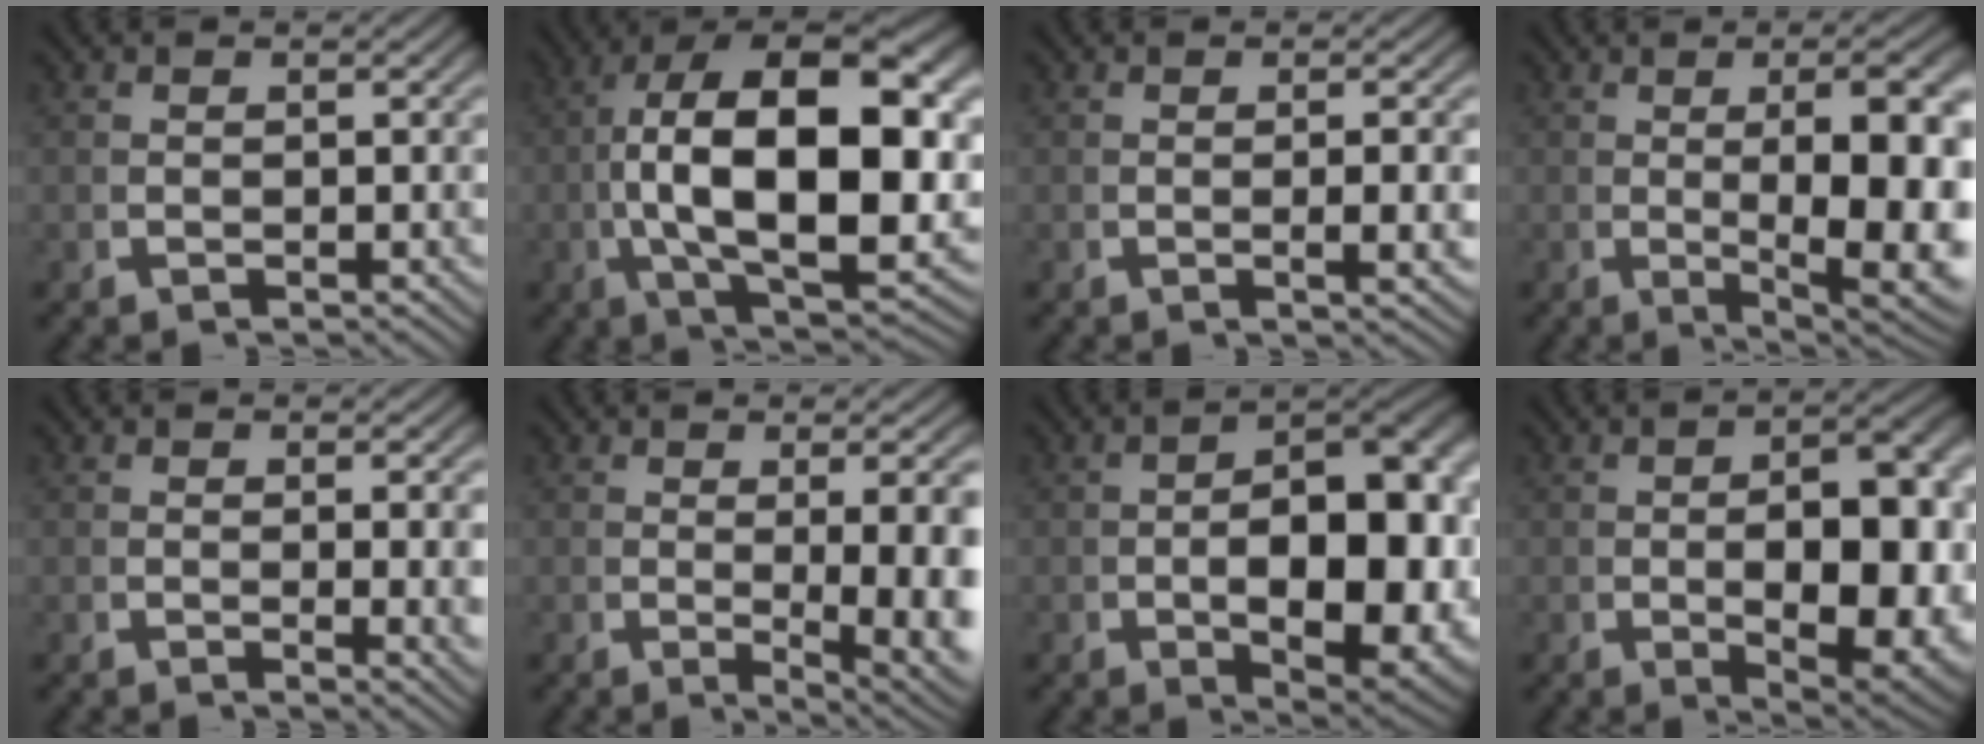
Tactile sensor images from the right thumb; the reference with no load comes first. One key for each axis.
{"total": 17.2, "fx": 0.0, "fy": 8.7, "fz": 14.9, "tx": -0.268, "ty": -0.063, "tz": 0.033}
{"total": 2.0, "fx": 0.0, "fy": 0.2, "fz": 2.0, "tx": -0.032, "ty": 0.002, "tz": 0.001}
{"total": 10.3, "fx": -0.9, "fy": 4.4, "fz": 9.3, "tx": -0.131, "ty": -0.023, "tz": 0.006}
{"total": 2.4, "fx": 0.3, "fy": 0.5, "fz": 2.3, "tx": -0.033, "ty": -0.008, "tz": 0.008}
{"total": 6.0, "fx": -0.7, "fy": 2.2, "fz": 5.5, "tx": -0.080, "ty": -0.016, "tz": -0.001}
{"total": 14.0, "fx": -1.4, "fy": 7.3, "fz": 11.8, "tx": -0.181, "ty": -0.043, "tz": 0.005}
{"total": 11.2, "fx": -1.5, "fy": 5.3, "fz": 9.7, "tx": -0.150, "ty": -0.032, "tz": -0.002}